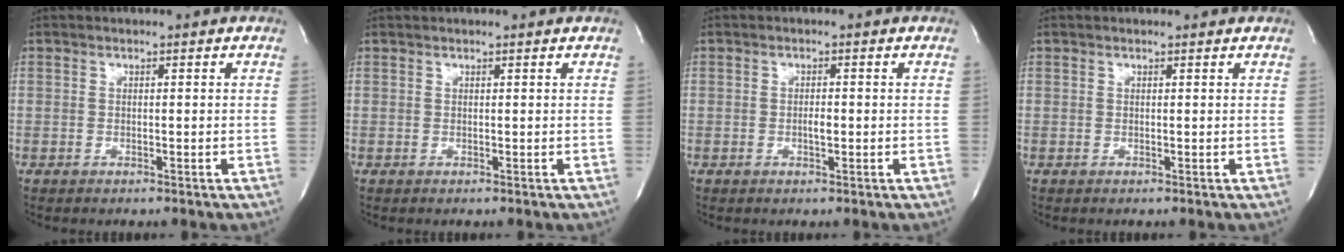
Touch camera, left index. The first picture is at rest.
{"total": 1.6, "force": [1.5, 0.0, 0.5], "torque": [-0.011, 0.015, 0.020]}
{"total": 1.4, "force": [-0.3, 0.4, 1.3], "torque": [-0.025, 0.001, -0.006]}
{"total": 0.8, "force": [0.8, 0.1, 0.1], "torque": [-0.007, 0.003, 0.008]}